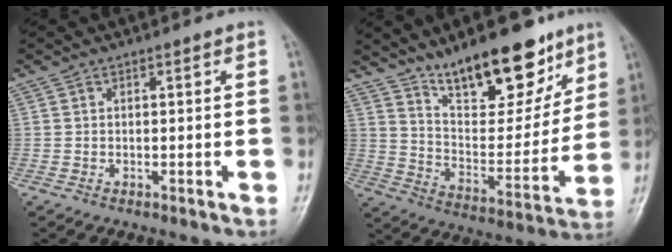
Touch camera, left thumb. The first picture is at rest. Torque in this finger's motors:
{"motor_torque": [1.57, 1.41, 1.40, -1.37, 0.07]}